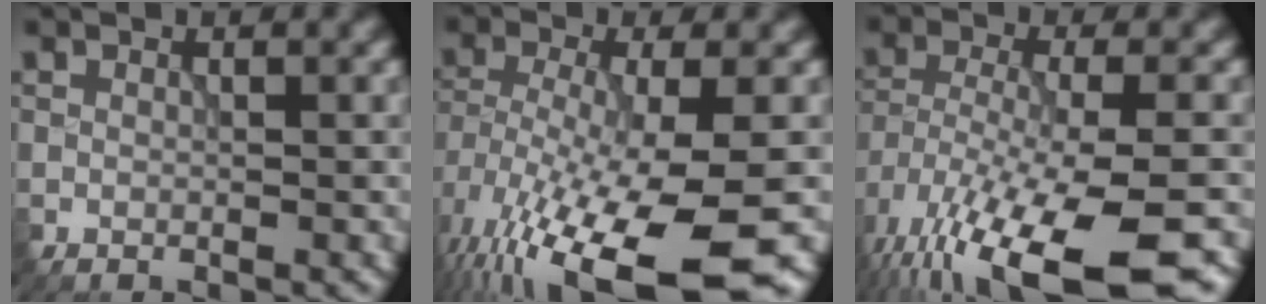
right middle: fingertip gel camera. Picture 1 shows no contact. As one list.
[{"total": 14.1, "force": [-7.6, 4.1, 11.1], "torque": [-0.237, -0.040, -0.112]}, {"total": 14.6, "force": [-9.5, 4.4, 10.2], "torque": [-0.216, -0.052, -0.134]}]